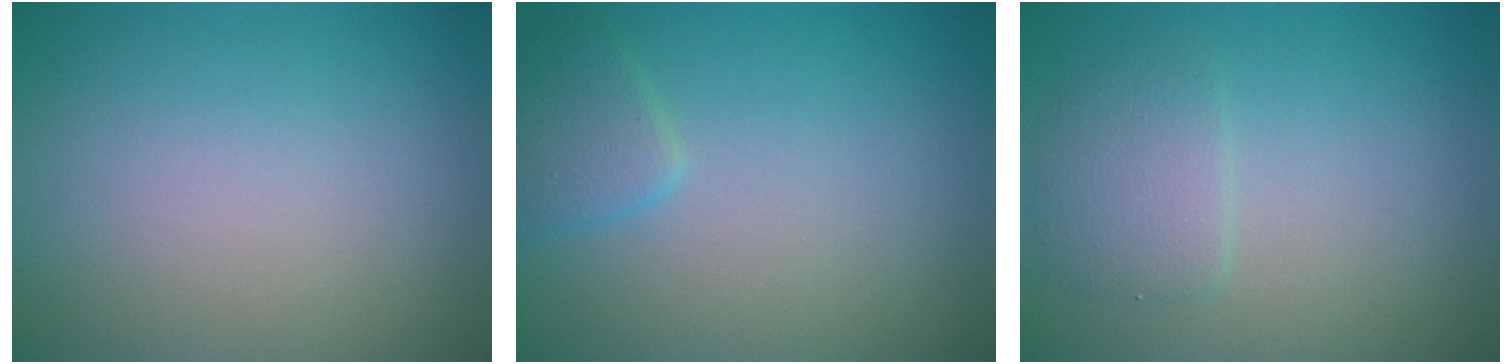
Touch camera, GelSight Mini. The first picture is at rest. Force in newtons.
{"total": 1.9, "press": 1.9, "slide": 0.1}
{"total": 2.3, "press": 2.3, "slide": 0.3}